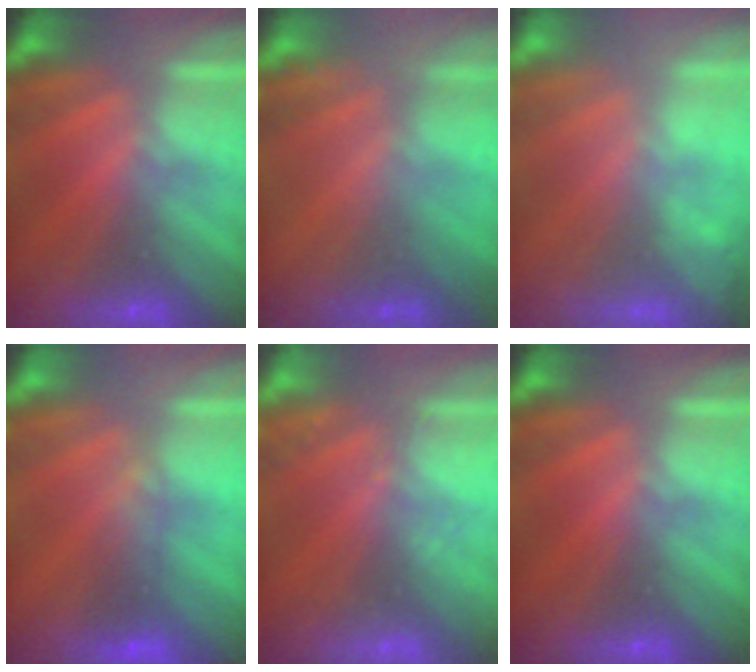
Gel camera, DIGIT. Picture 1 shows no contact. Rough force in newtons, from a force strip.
{"total": 2.2}
{"total": 1.1}
{"total": 2.0}
{"total": 2.4}
{"total": 0.0}